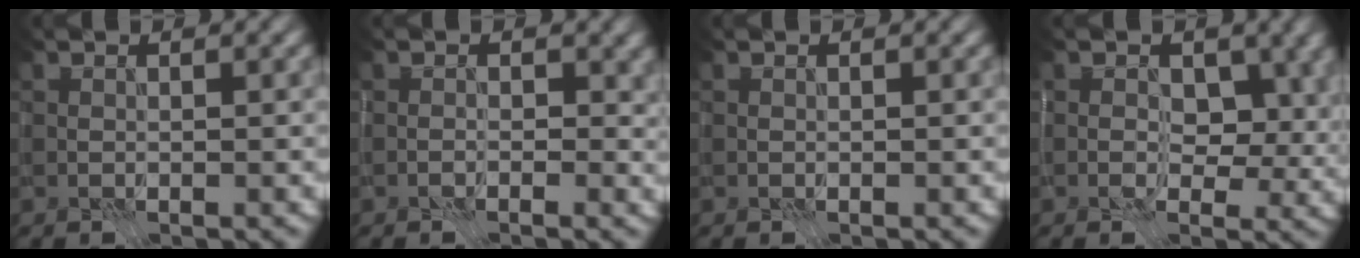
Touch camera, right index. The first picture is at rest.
{"total": 1.8, "force": [-0.5, 1.2, 1.3], "torque": [-0.017, -0.003, -0.011]}
{"total": 0.0}
{"total": 5.1, "force": [0.8, 3.6, 3.5], "torque": [-0.039, -0.010, 0.008]}